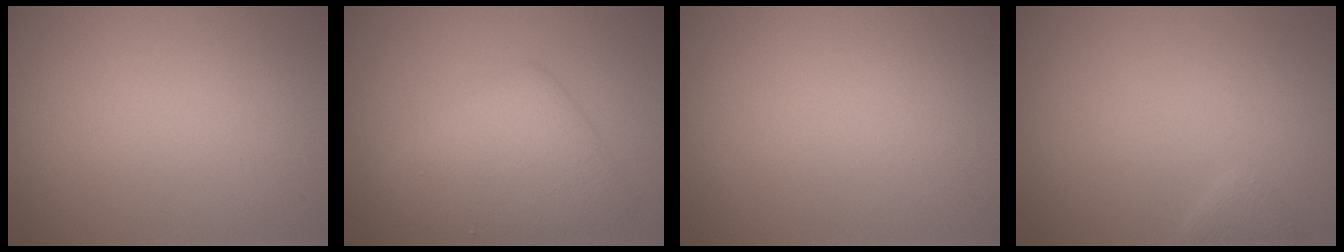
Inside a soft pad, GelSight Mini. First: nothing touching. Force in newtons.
{"total": 5.1, "press": 5.1, "slide": 0.2}
{"total": 0.0}
{"total": 0.7, "press": 0.7, "slide": 0.1}